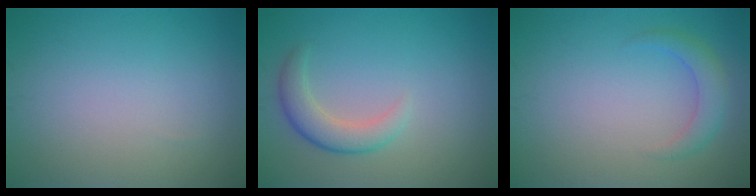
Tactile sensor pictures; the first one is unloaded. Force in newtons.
{"total": 2.9, "press": 2.9, "slide": 0.2}
{"total": 2.2, "press": 2.2, "slide": 0.1}